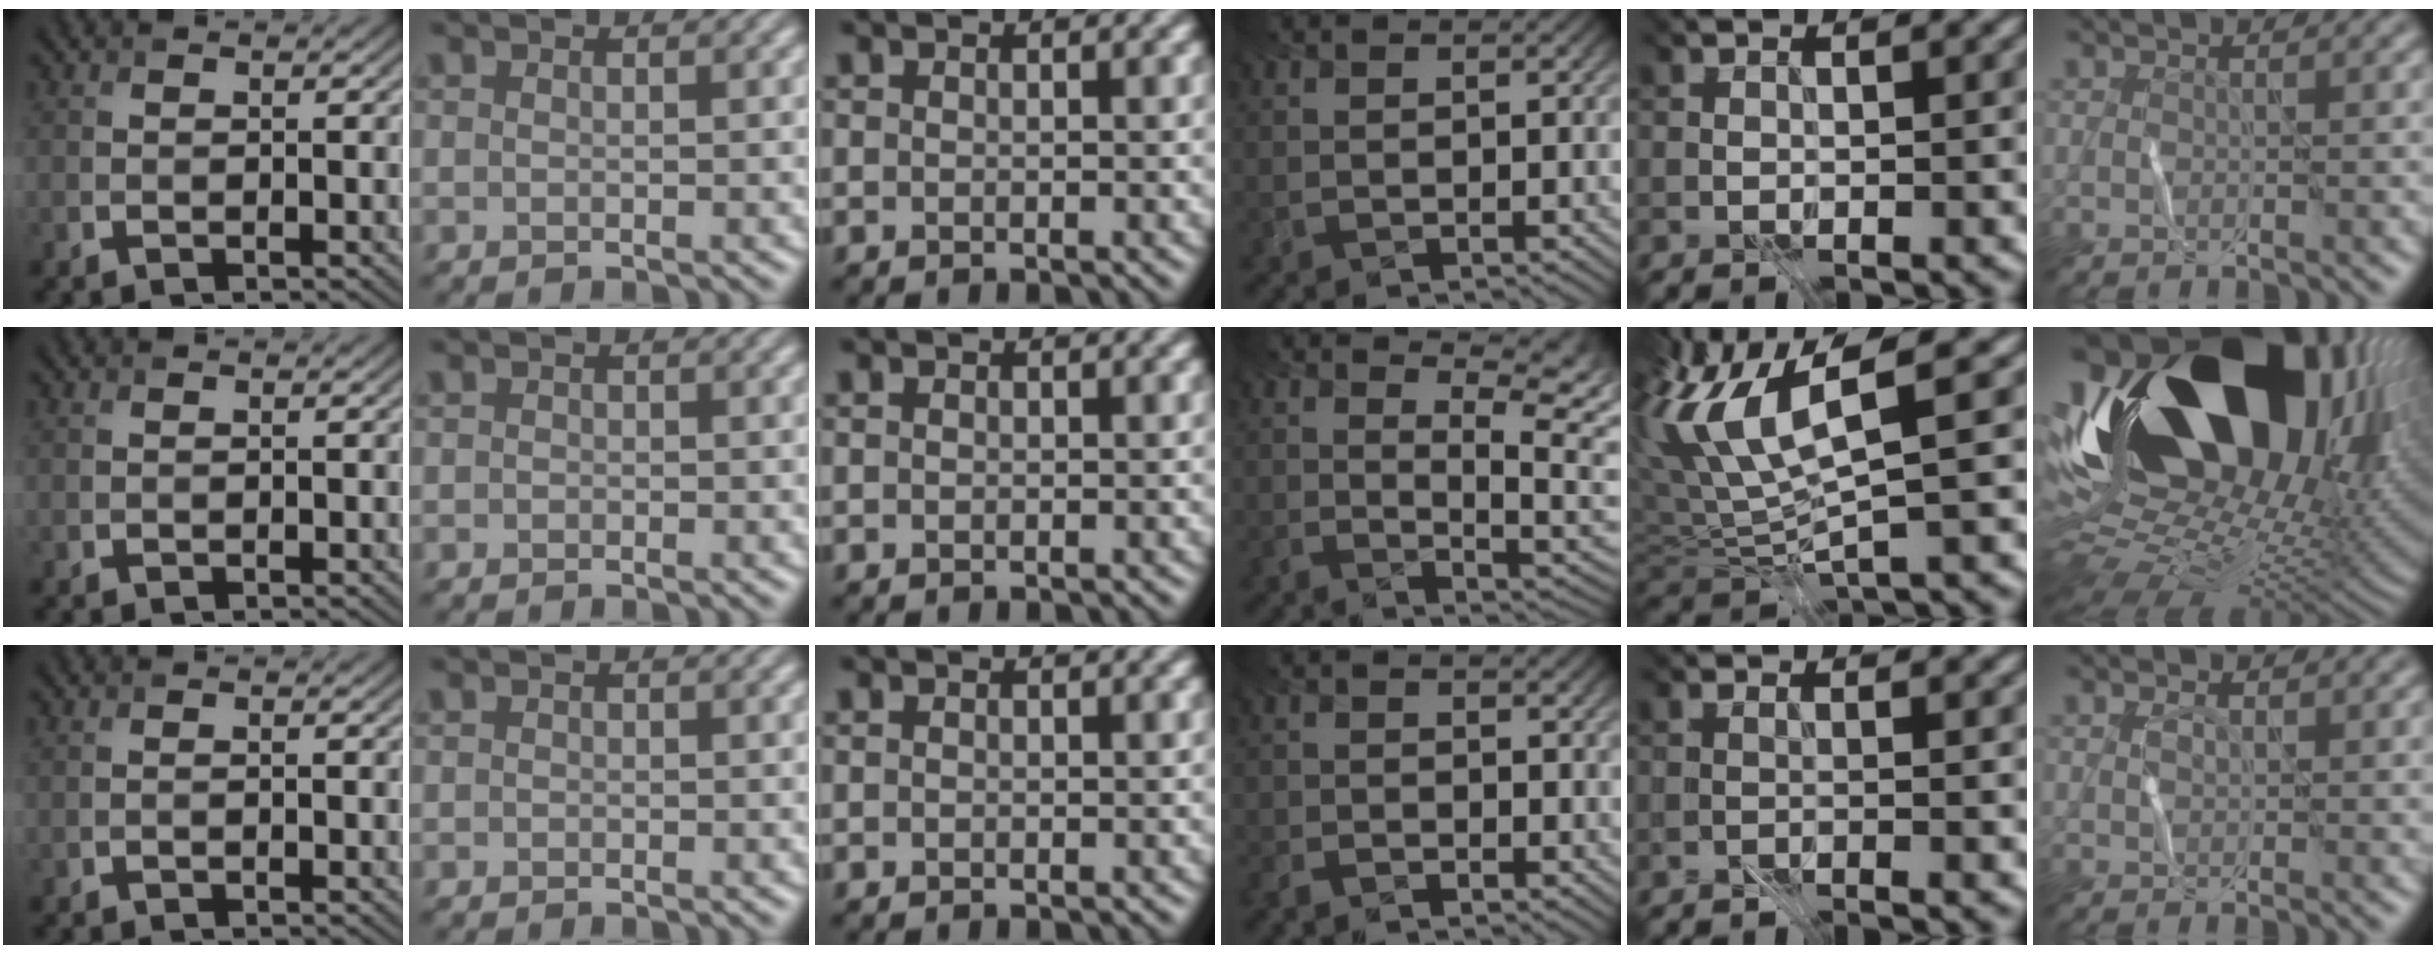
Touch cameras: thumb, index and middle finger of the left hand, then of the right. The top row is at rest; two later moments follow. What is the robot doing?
{"motion": "wrap", "object": "wrapping paper"}